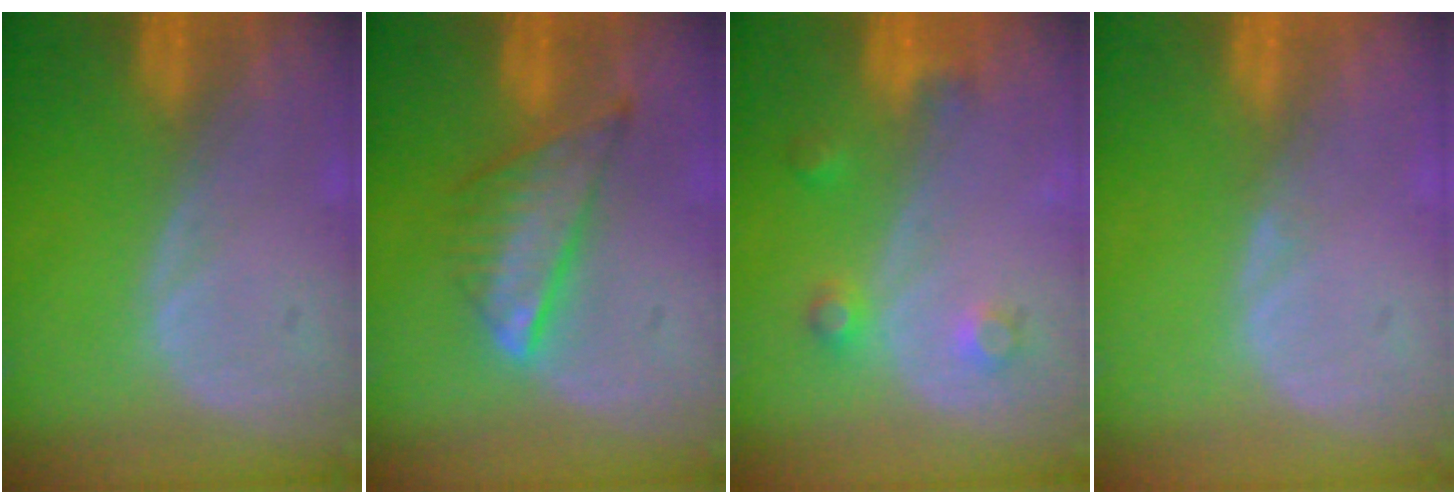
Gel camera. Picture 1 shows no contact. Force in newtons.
{"total": 7.6, "press": 6.5, "slide": 4.0}
{"total": 3.6, "press": 3.4, "slide": 1.1}
{"total": 0.6, "press": 0.4, "slide": 0.5}